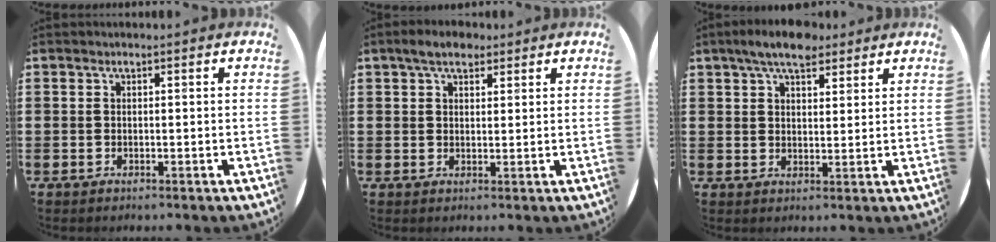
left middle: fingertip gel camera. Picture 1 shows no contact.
{"total": 3.6, "force": [2.7, 1.7, 1.5], "torque": [-0.019, 0.003, 0.047]}
{"total": 5.8, "force": [4.6, 2.1, 2.7], "torque": [-0.047, -0.007, 0.082]}